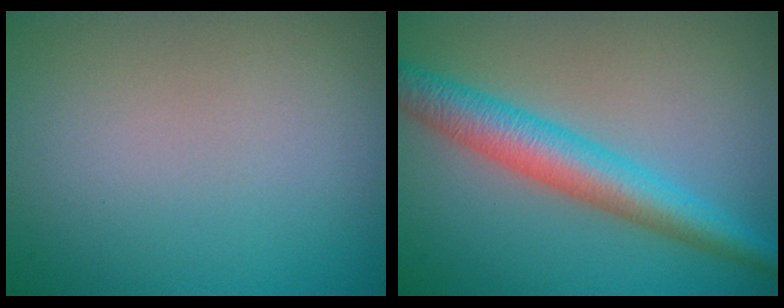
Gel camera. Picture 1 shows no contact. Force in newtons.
{"total": 5.5, "press": 5.5, "slide": 0.1}